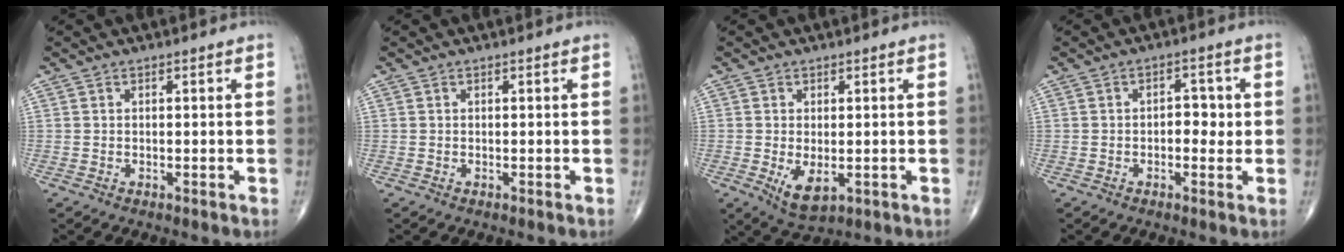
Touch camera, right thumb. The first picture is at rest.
{"total": 0.0}
{"total": 5.1, "force": [-1.1, 2.6, 4.3], "torque": [-0.069, -0.013, -0.006]}
{"total": 4.0, "force": [-0.1, 2.5, 3.2], "torque": [-0.022, 0.006, -0.006]}